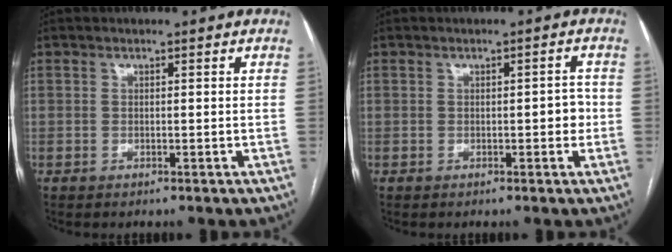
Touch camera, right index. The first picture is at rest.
{"total": 2.2, "force": [-0.3, 1.0, 2.0], "torque": [-0.018, 0.007, -0.004]}